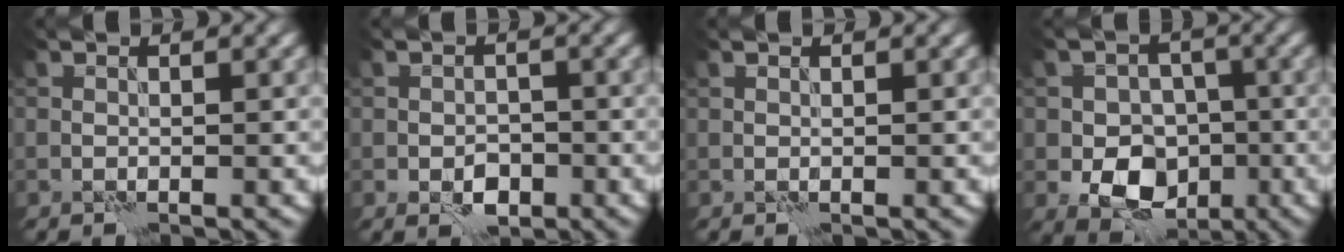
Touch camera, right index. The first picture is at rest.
{"total": 2.4, "force": [-1.0, 1.7, 1.3], "torque": [-0.019, -0.001, -0.018]}
{"total": 0.0}
{"total": 7.4, "force": [-2.1, 5.8, 4.2], "torque": [-0.042, -0.005, -0.045]}